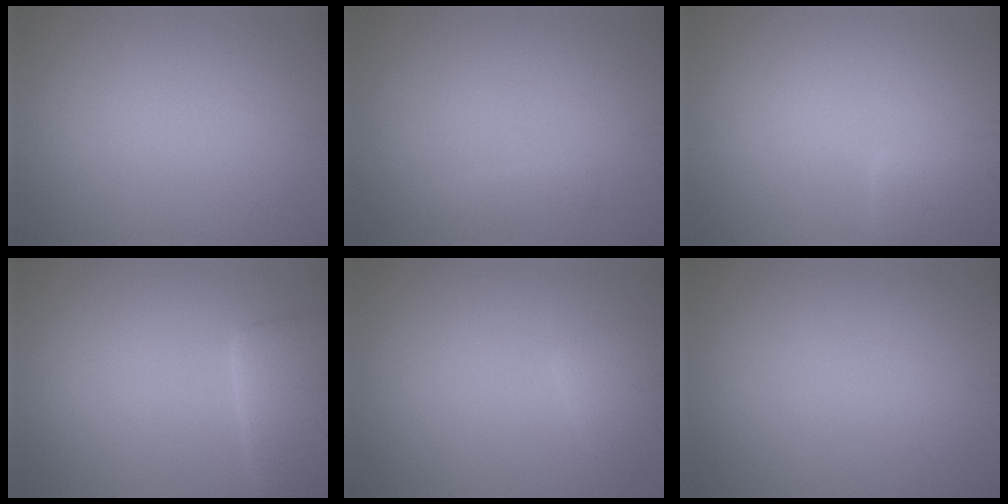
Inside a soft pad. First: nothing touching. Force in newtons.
{"total": 0.8, "press": 0.8, "slide": 0.0}
{"total": 1.6, "press": 1.6, "slide": 0.1}
{"total": 5.0, "press": 4.9, "slide": 0.4}
{"total": 1.9, "press": 1.9, "slide": 0.2}
{"total": 0.0}